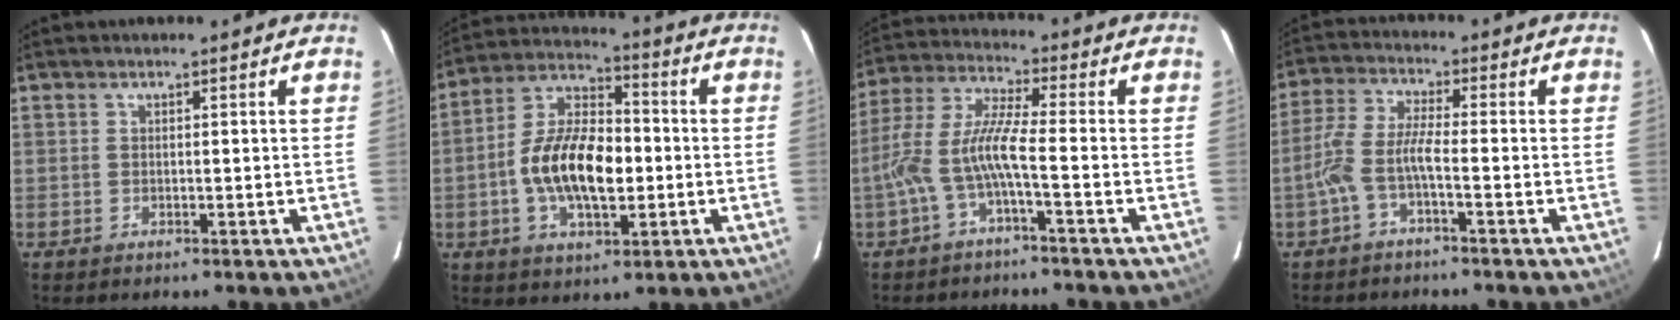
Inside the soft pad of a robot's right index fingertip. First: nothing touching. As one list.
[{"total": 15.0, "force": [-2.3, 7.3, 12.9], "torque": [-0.247, 0.014, -0.044]}, {"total": 8.5, "force": [-3.3, 0.4, 7.8], "torque": [-0.182, 0.009, -0.065]}, {"total": 5.5, "force": [-2.5, 0.7, 4.9], "torque": [-0.119, 0.010, -0.050]}]